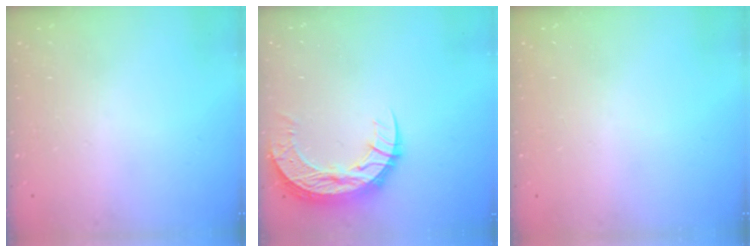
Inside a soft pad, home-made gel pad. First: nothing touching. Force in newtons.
{"total": 12.6, "press": 12.6, "slide": 0.9}
{"total": 0.0}